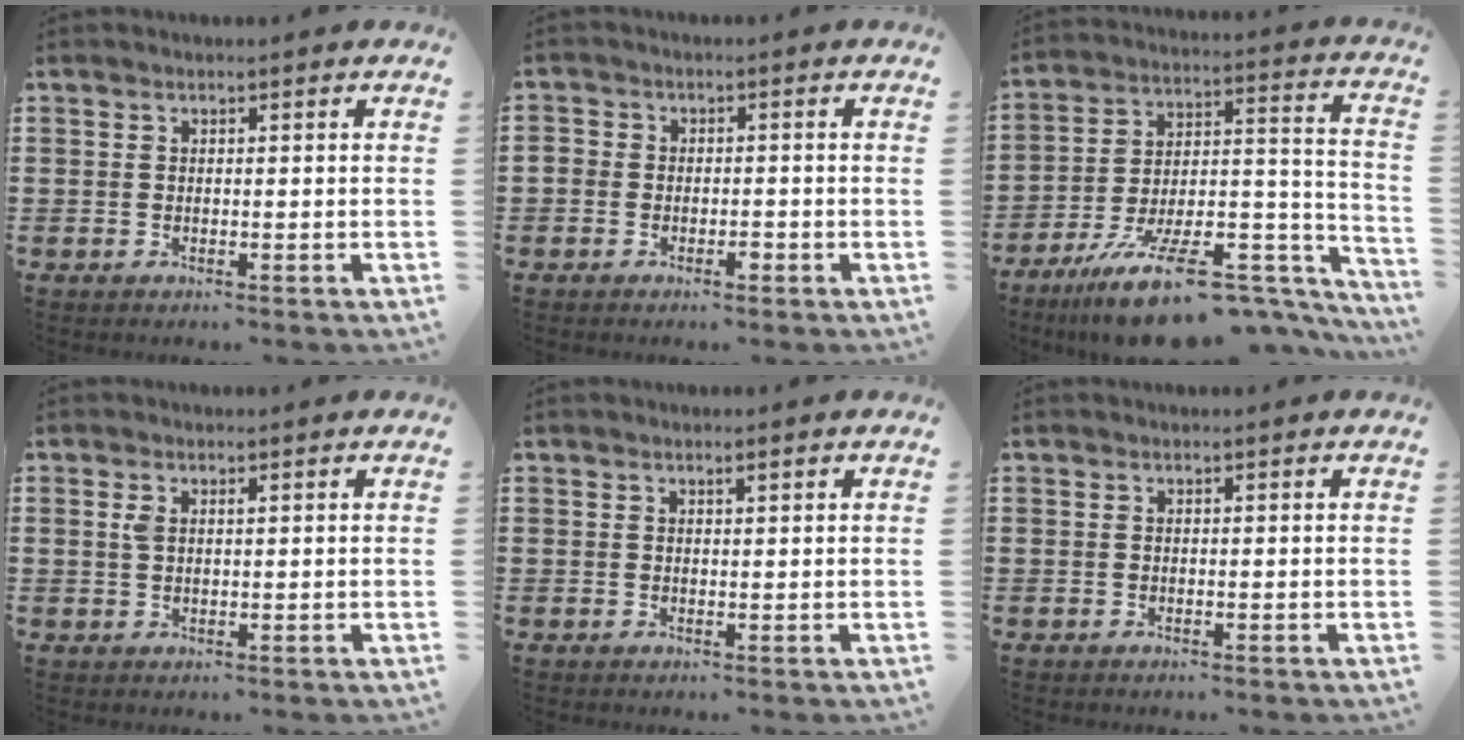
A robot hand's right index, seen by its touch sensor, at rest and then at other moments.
{"total": 1.8, "force": [-1.1, 1.2, 0.7], "torque": [-0.017, 0.003, -0.024]}
{"total": 16.3, "force": [-11.5, 4.5, 10.5], "torque": [-0.165, 0.045, -0.190]}
{"total": 1.4, "force": [0.5, 0.7, 1.2], "torque": [-0.026, 0.004, 0.007]}
{"total": 0.9, "force": [0.5, 0.2, 0.7], "torque": [-0.014, 0.001, 0.009]}
{"total": 0.0}